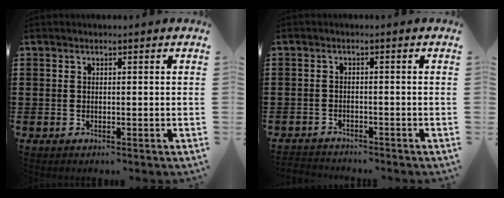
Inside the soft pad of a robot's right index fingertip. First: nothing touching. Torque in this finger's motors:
{"motor_torque": [-0.15, -0.13, -0.58, -0.06]}